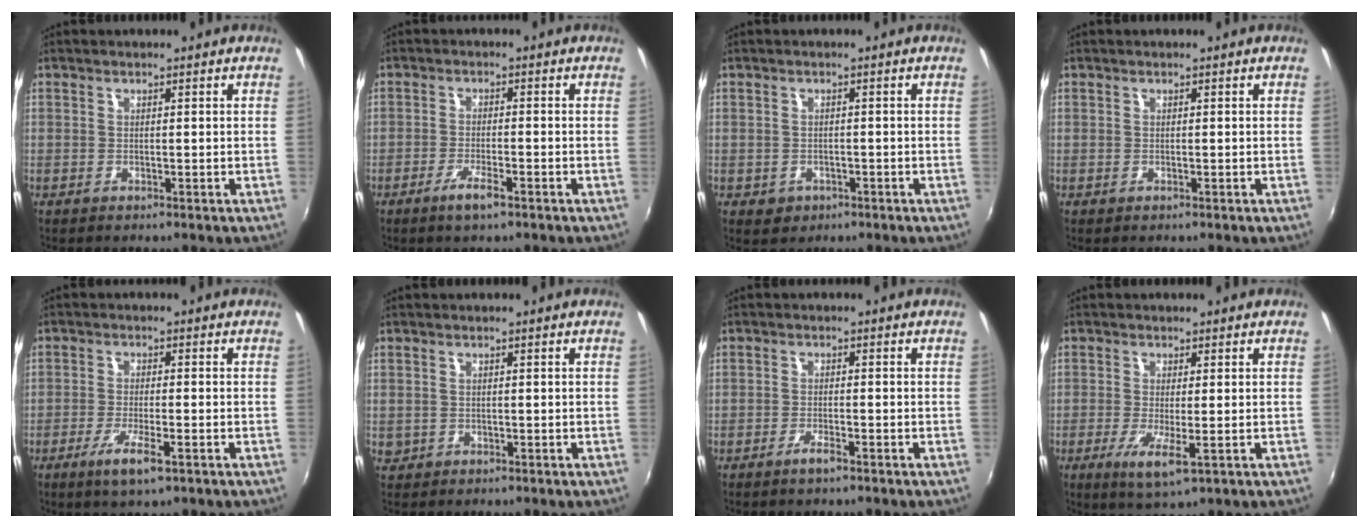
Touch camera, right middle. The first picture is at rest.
{"total": 4.0, "force": [-2.6, 0.6, 3.0], "torque": [-0.068, -0.007, -0.050]}
{"total": 2.9, "force": [-1.1, 2.5, 1.0], "torque": [-0.024, -0.003, -0.012]}
{"total": 0.0}
{"total": 5.6, "force": [-3.0, 0.9, 4.6], "torque": [-0.099, -0.015, -0.056]}
{"total": 1.2, "force": [-0.1, 1.2, 0.3], "torque": [-0.005, -0.002, -0.002]}
{"total": 2.1, "force": [-1.6, 0.2, 1.4], "torque": [-0.034, -0.002, -0.032]}
{"total": 5.1, "force": [-1.6, 0.6, 4.8], "torque": [-0.101, -0.018, -0.028]}